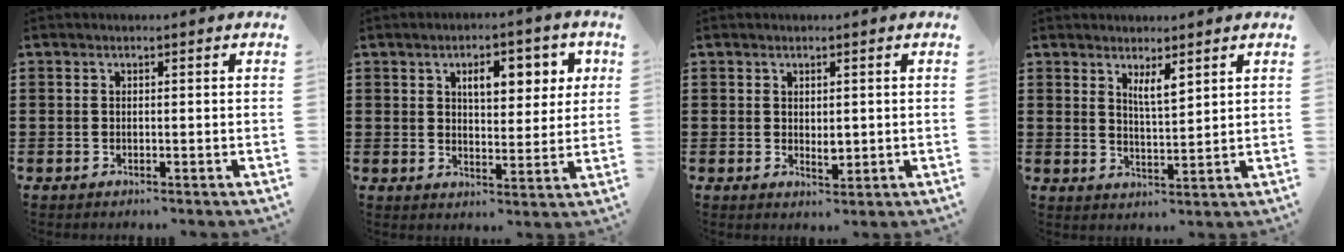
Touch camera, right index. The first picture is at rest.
{"total": 6.7, "force": [2.9, 3.0, 5.3], "torque": [-0.073, -0.004, 0.039]}
{"total": 2.3, "force": [0.0, 1.2, 2.0], "torque": [-0.030, 0.000, -0.001]}
{"total": 3.2, "force": [2.2, 0.6, 2.2], "torque": [-0.039, 0.000, 0.037]}